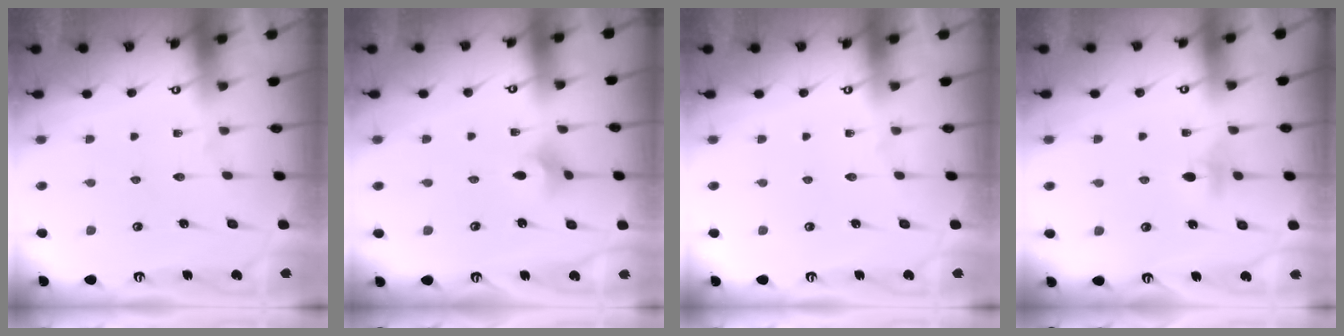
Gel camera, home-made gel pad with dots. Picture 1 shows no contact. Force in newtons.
{"total": 3.3, "press": 3.2, "slide": 0.8}
{"total": 0.0}
{"total": 3.2, "press": 3.1, "slide": 0.8}